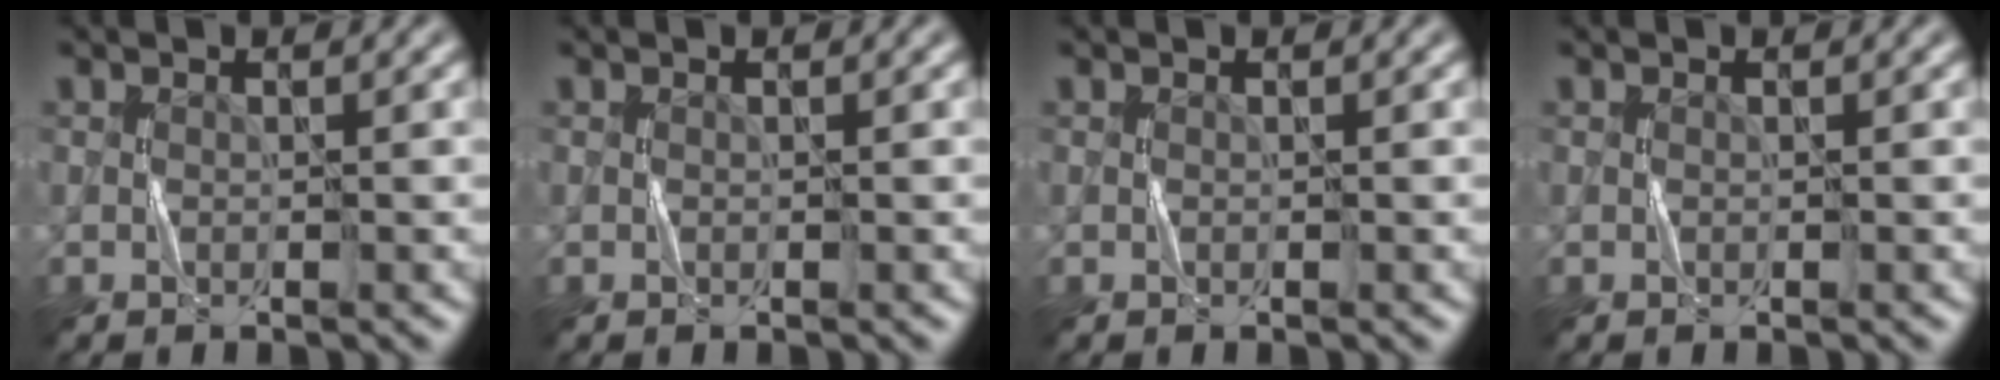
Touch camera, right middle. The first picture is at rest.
{"total": 0.0}
{"total": 0.0}
{"total": 0.0}